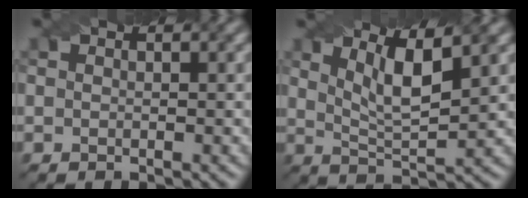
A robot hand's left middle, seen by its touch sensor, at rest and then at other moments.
{"total": 4.8, "force": [2.6, 1.2, 3.9], "torque": [-0.069, 0.001, 0.043]}